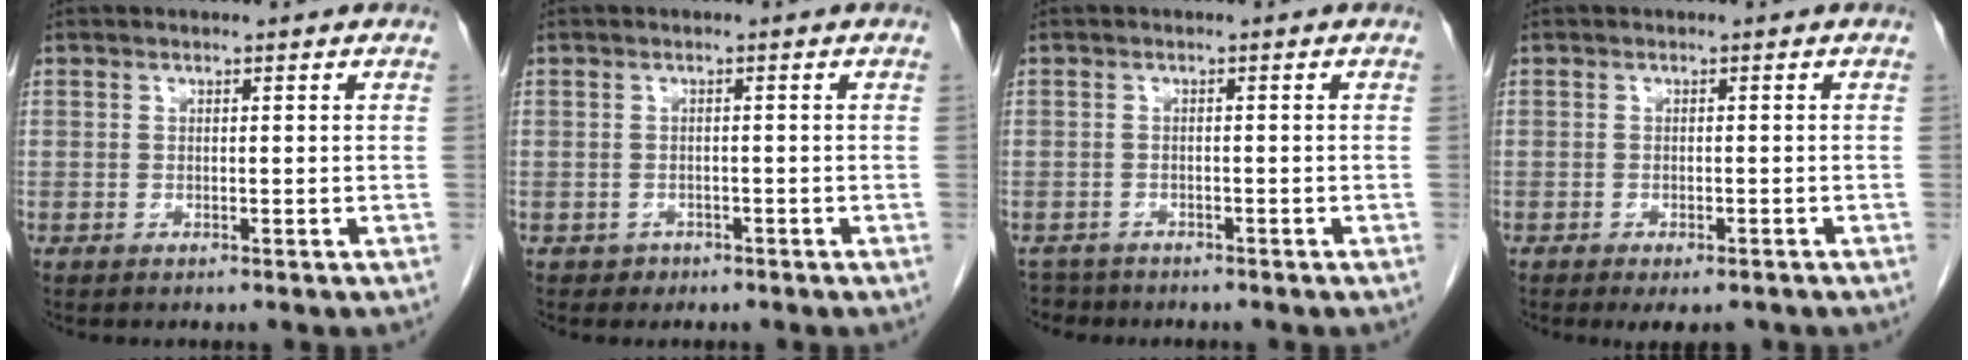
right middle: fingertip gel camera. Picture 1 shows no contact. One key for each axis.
{"total": 1.3, "fx": -0.7, "fy": 1.0, "fz": -0.1, "tx": 0.001, "ty": 0.006, "tz": -0.010}
{"total": 2.8, "fx": -2.5, "fy": 1.2, "fz": -0.4, "tx": 0.001, "ty": -0.002, "tz": -0.044}
{"total": 3.5, "fx": -2.6, "fy": 1.4, "fz": 1.9, "tx": -0.020, "ty": -0.005, "tz": -0.031}